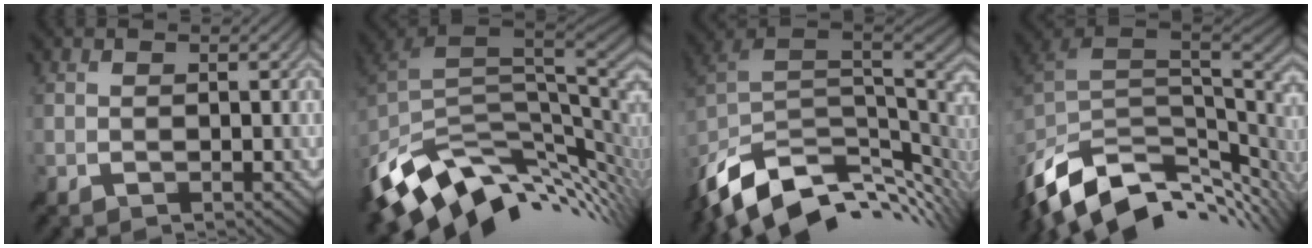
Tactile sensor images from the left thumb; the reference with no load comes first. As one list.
[{"total": 13.8, "force": [-3.6, 8.1, 10.6], "torque": [-0.230, -0.019, -0.055]}, {"total": 13.4, "force": [-5.0, 7.5, 9.9], "torque": [-0.223, -0.015, -0.081]}, {"total": 13.0, "force": [-5.3, 6.9, 9.6], "torque": [-0.223, -0.012, -0.086]}]